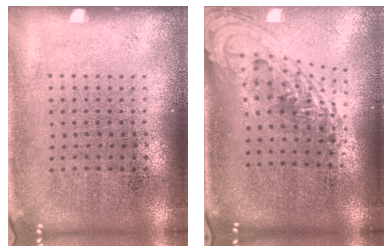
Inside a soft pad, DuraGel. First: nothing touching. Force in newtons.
{"total": 1.5, "press": 1.2, "slide": 1.0}